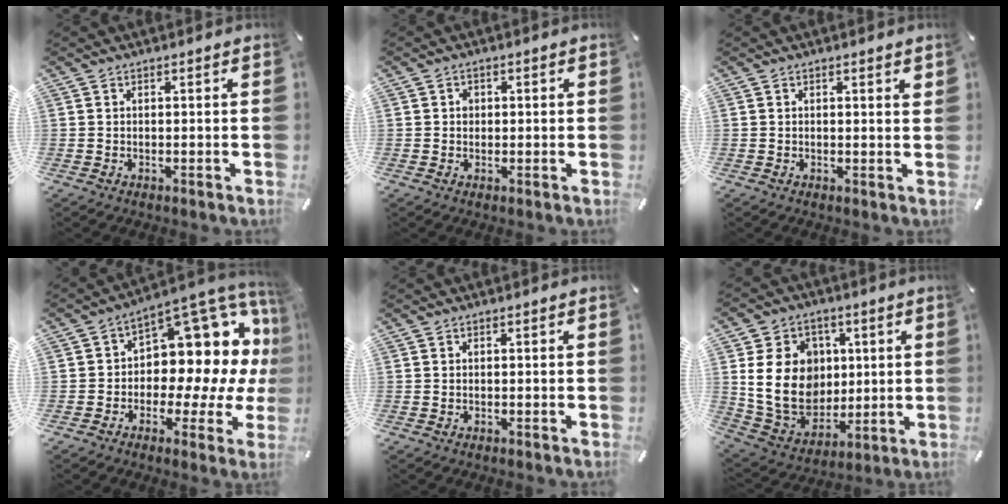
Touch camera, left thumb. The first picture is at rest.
{"total": 1.5, "force": [0.0, 1.4, 0.6], "torque": [-0.006, 0.003, -0.004]}
{"total": 1.3, "force": [0.6, 0.3, 1.1], "torque": [-0.014, -0.001, 0.008]}
{"total": 13.2, "force": [5.2, 8.7, 8.4], "torque": [-0.093, -0.079, 0.083]}
{"total": 0.0}
{"total": 17.8, "force": [2.5, 14.9, 9.4], "torque": [-0.179, -0.013, 0.052]}